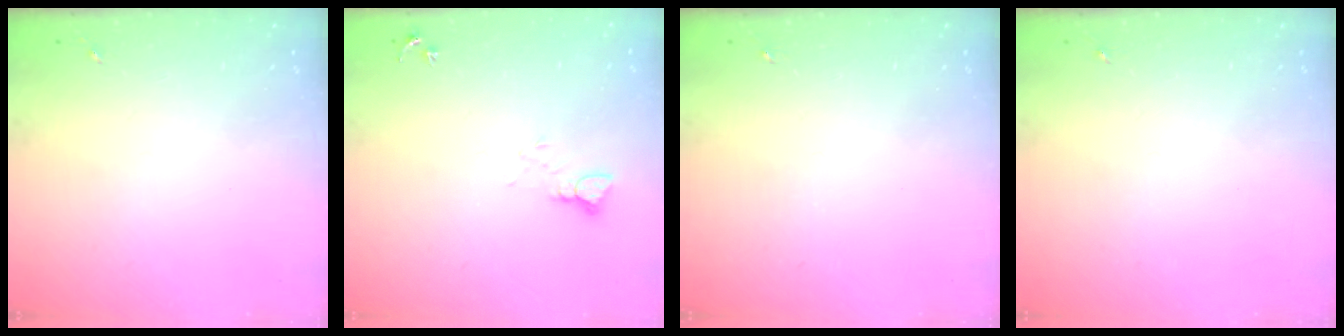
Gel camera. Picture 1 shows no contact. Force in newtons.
{"total": 4.2, "press": 4.1, "slide": 0.4}
{"total": 0.0}
{"total": 0.0}